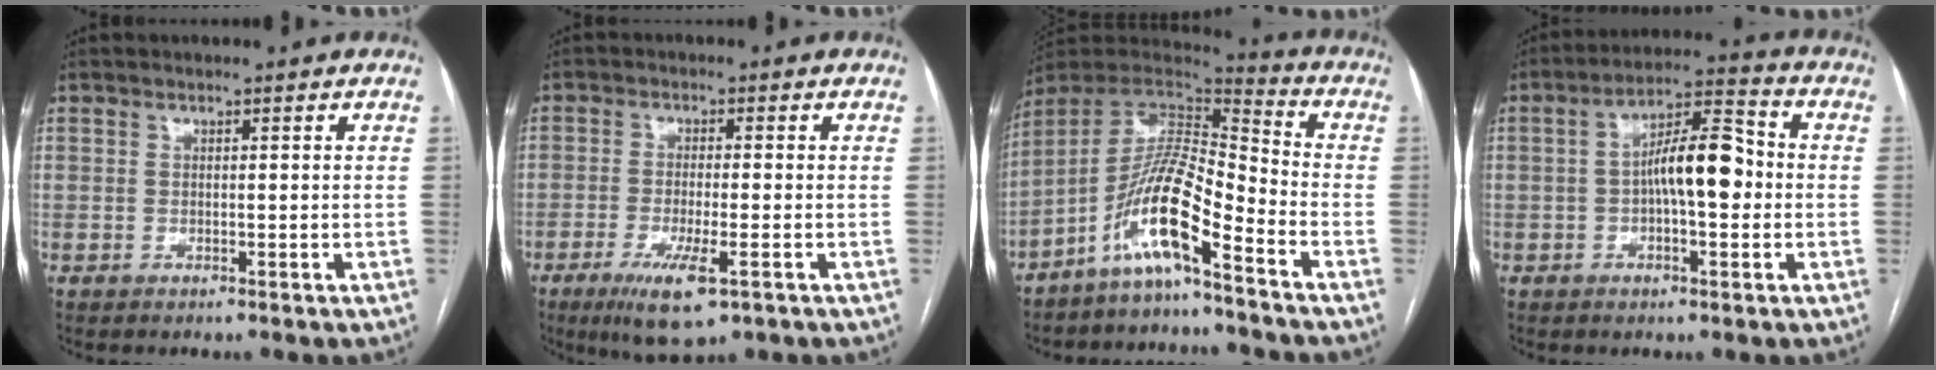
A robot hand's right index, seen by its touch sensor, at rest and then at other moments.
{"total": 7.8, "force": [-3.9, 1.3, 6.6], "torque": [-0.125, -0.020, -0.061]}
{"total": 12.4, "force": [-7.2, 1.1, 10.0], "torque": [-0.197, 0.010, -0.139]}
{"total": 9.6, "force": [-0.6, 2.8, 9.2], "torque": [-0.161, 0.028, -0.012]}